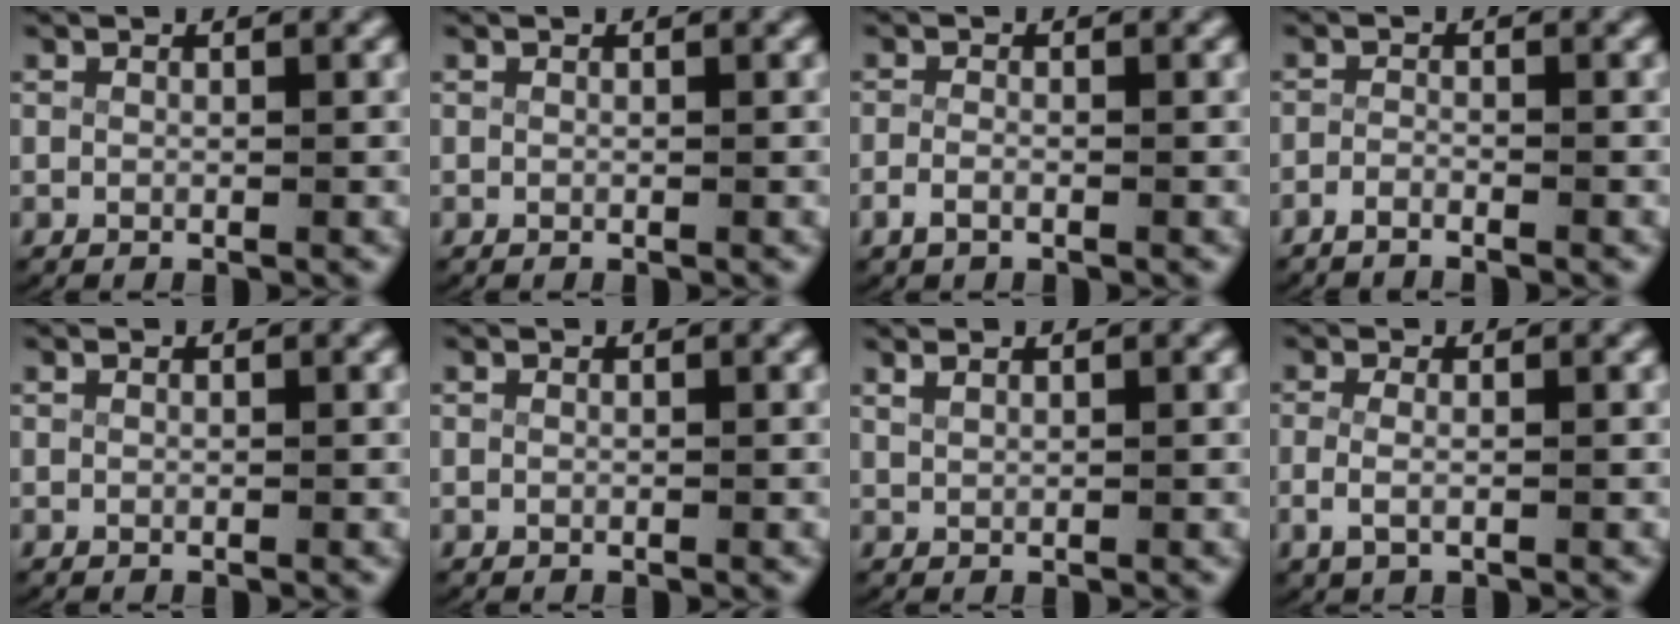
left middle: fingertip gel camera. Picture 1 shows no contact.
{"total": 0.0}
{"total": 1.6, "force": [-1.2, 0.7, 0.8], "torque": [-0.035, -0.013, -0.017]}
{"total": 2.0, "force": [-2.0, 0.3, 0.3], "torque": [-0.016, -0.010, -0.034]}
{"total": 0.0}
{"total": 0.0}
{"total": 0.7, "force": [0.7, 0.0, 0.2], "torque": [-0.006, -0.003, 0.020]}
{"total": 2.1, "force": [-0.8, 0.9, 1.7], "torque": [-0.054, -0.015, -0.007]}